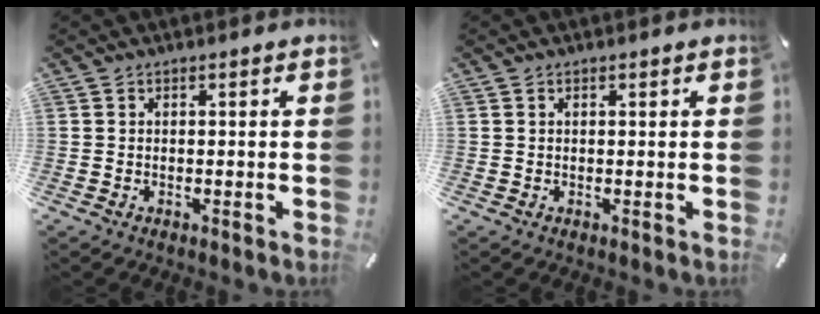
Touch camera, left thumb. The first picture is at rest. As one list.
[{"total": 0.6, "force": [0.3, 0.3, 0.4], "torque": [-0.008, 0.002, 0.005]}]